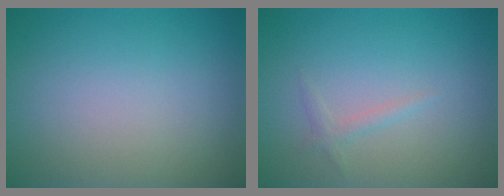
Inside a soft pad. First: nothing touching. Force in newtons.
{"total": 0.9, "press": 0.9, "slide": 0.1}